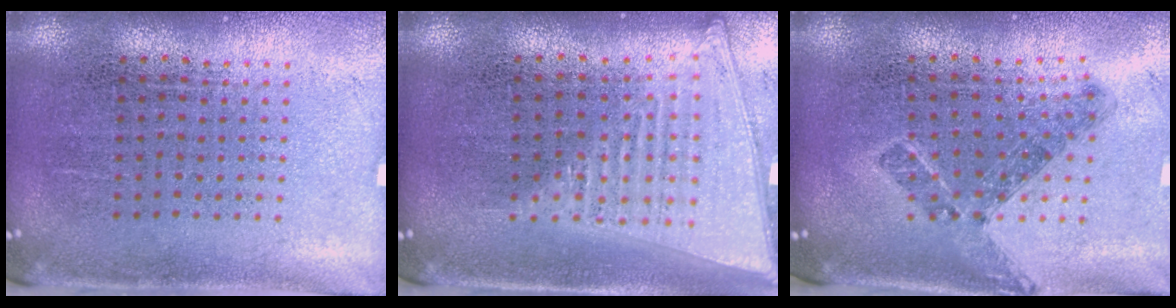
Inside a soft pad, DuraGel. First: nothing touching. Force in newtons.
{"total": 1.8, "press": 1.6, "slide": 0.9}
{"total": 0.8, "press": 0.7, "slide": 0.3}